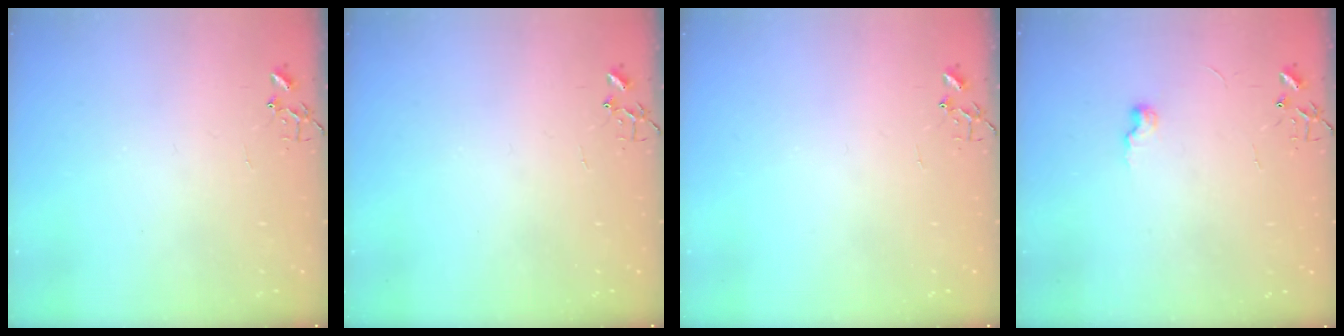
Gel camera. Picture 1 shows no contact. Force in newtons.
{"total": 0.0}
{"total": 0.0}
{"total": 5.9, "press": 5.9, "slide": 0.6}